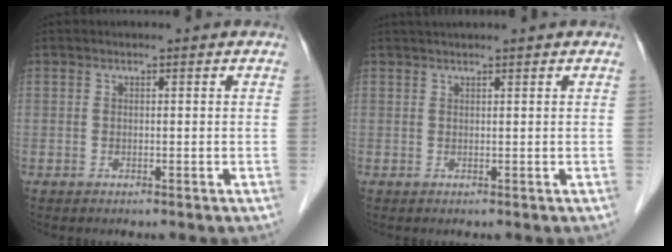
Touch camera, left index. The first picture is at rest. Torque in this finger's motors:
{"motor_torque": [-0.15, -0.30, 0.28, 0.03]}